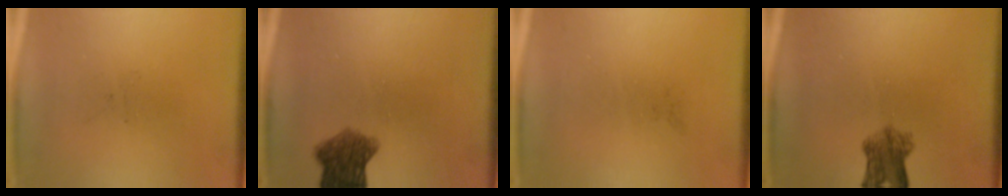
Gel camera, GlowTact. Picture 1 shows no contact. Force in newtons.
{"total": 6.7}
{"total": 0.0}
{"total": 5.0}